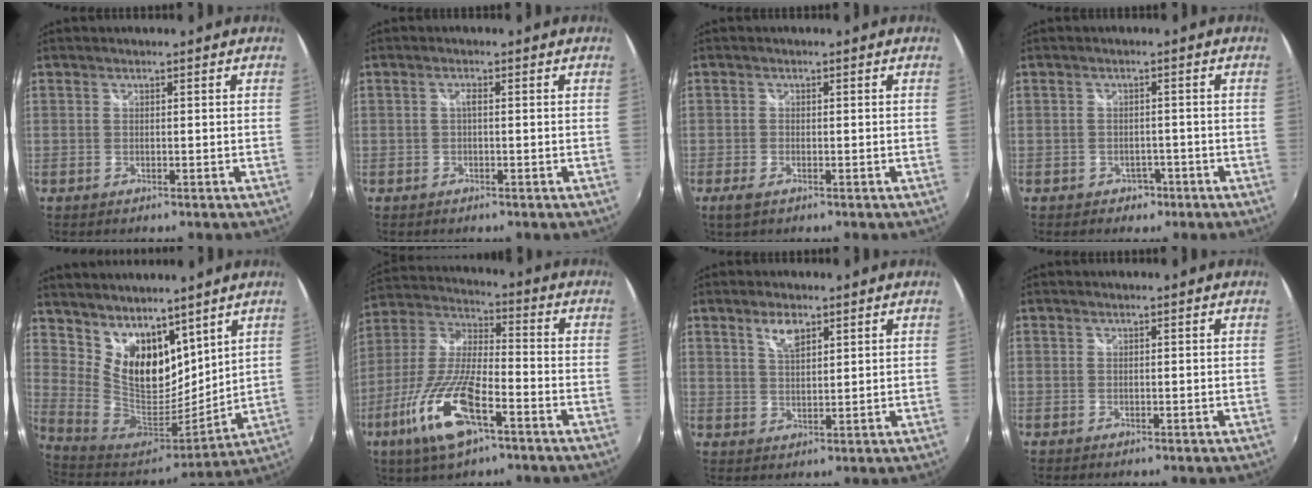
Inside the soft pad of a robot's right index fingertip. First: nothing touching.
{"total": 0.9, "force": [-0.1, 0.2, 0.9], "torque": [-0.017, 0.004, -0.003]}
{"total": 2.3, "force": [-1.5, 0.8, 1.6], "torque": [-0.035, -0.006, -0.026]}
{"total": 3.2, "force": [-1.8, 2.5, 0.8], "torque": [-0.022, 0.003, -0.021]}
{"total": 15.8, "force": [10.0, 9.1, 8.1], "torque": [-0.161, 0.000, 0.203]}
{"total": 17.0, "force": [-8.4, 5.1, 13.9], "torque": [-0.302, -0.026, -0.164]}
{"total": 4.3, "force": [2.6, 1.8, 2.9], "torque": [-0.051, 0.003, 0.047]}
{"total": 0.0}